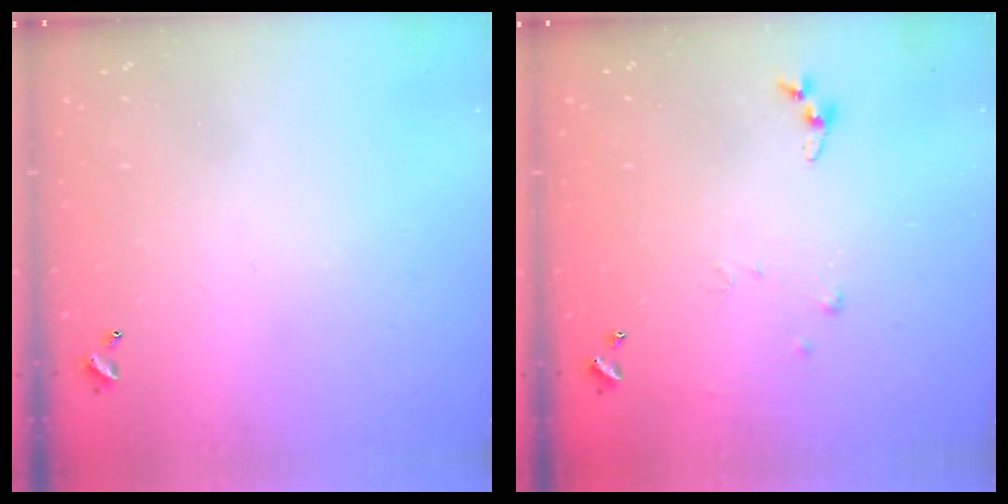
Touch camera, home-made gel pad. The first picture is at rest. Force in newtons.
{"total": 5.1, "press": 5.0, "slide": 0.8}